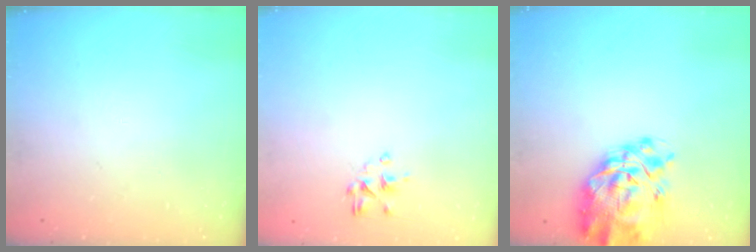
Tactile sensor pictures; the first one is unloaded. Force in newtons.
{"total": 2.1, "press": 1.9, "slide": 0.9}
{"total": 10.8, "press": 10.1, "slide": 4.0}